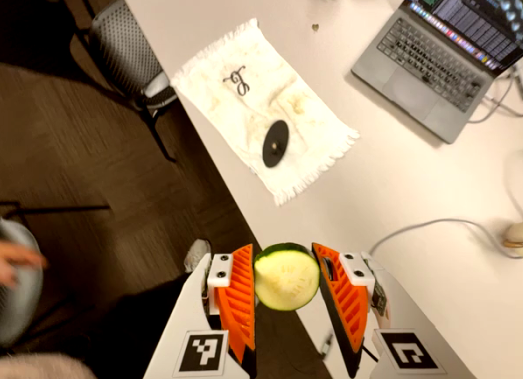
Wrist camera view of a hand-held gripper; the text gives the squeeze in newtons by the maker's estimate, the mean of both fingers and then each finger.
{"total": 9.2, "left": 9.1, "right": 9.4}